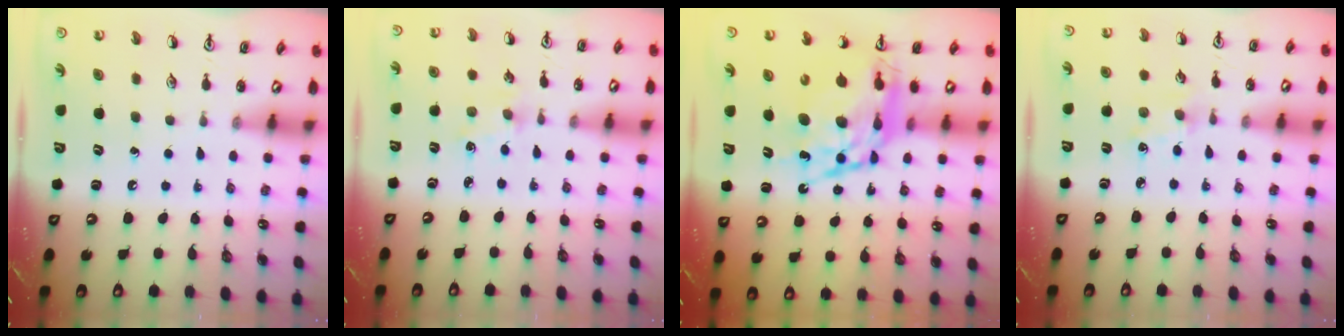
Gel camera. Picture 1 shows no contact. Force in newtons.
{"total": 1.9, "press": 1.8, "slide": 0.4}
{"total": 18.1, "press": 18.0, "slide": 1.4}
{"total": 2.8, "press": 2.8, "slide": 0.5}